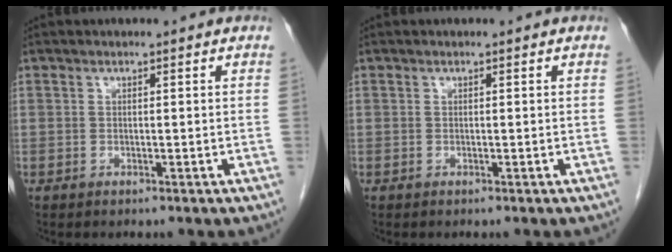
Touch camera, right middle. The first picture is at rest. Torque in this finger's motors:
{"motor_torque": [-0.07, -0.05, 0.00, 0.00]}